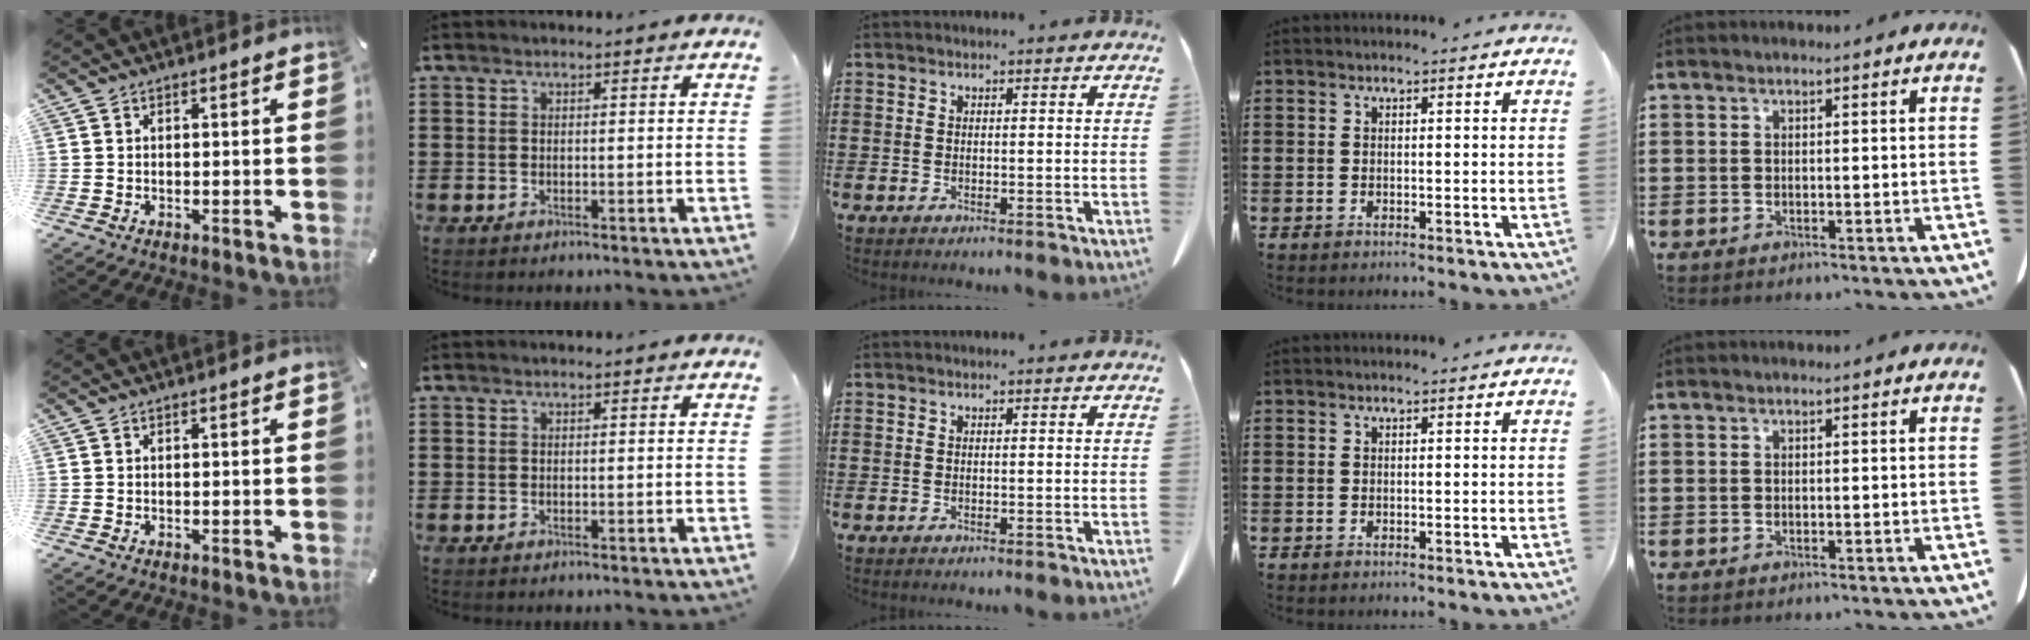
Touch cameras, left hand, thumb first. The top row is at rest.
{}